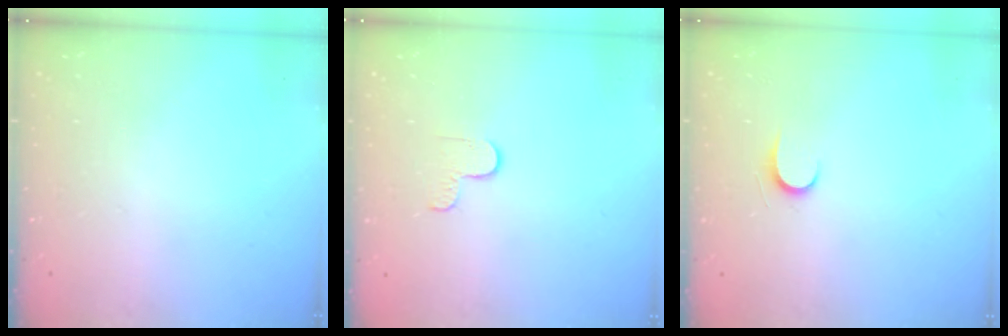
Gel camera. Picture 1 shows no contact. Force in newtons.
{"total": 3.0, "press": 3.0, "slide": 0.4}
{"total": 4.9, "press": 4.8, "slide": 0.5}